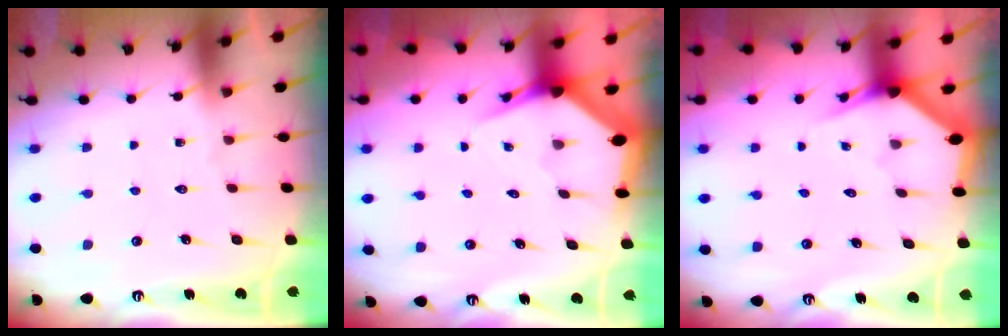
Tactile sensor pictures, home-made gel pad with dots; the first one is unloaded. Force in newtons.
{"total": 3.8, "press": 3.8, "slide": 0.5}
{"total": 2.8, "press": 2.8, "slide": 0.1}